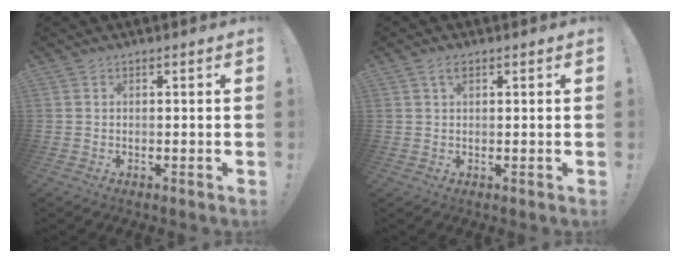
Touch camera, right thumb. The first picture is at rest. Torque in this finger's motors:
{"motor_torque": [0.11, 0.12, 0.28, 0.04, 0.00]}